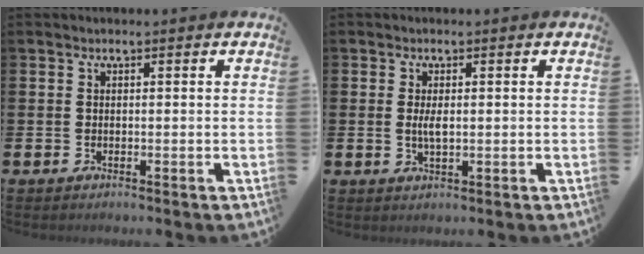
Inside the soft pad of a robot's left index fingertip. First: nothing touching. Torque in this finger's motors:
{"motor_torque": [0.47, 0.18, 0.03, 0.09]}